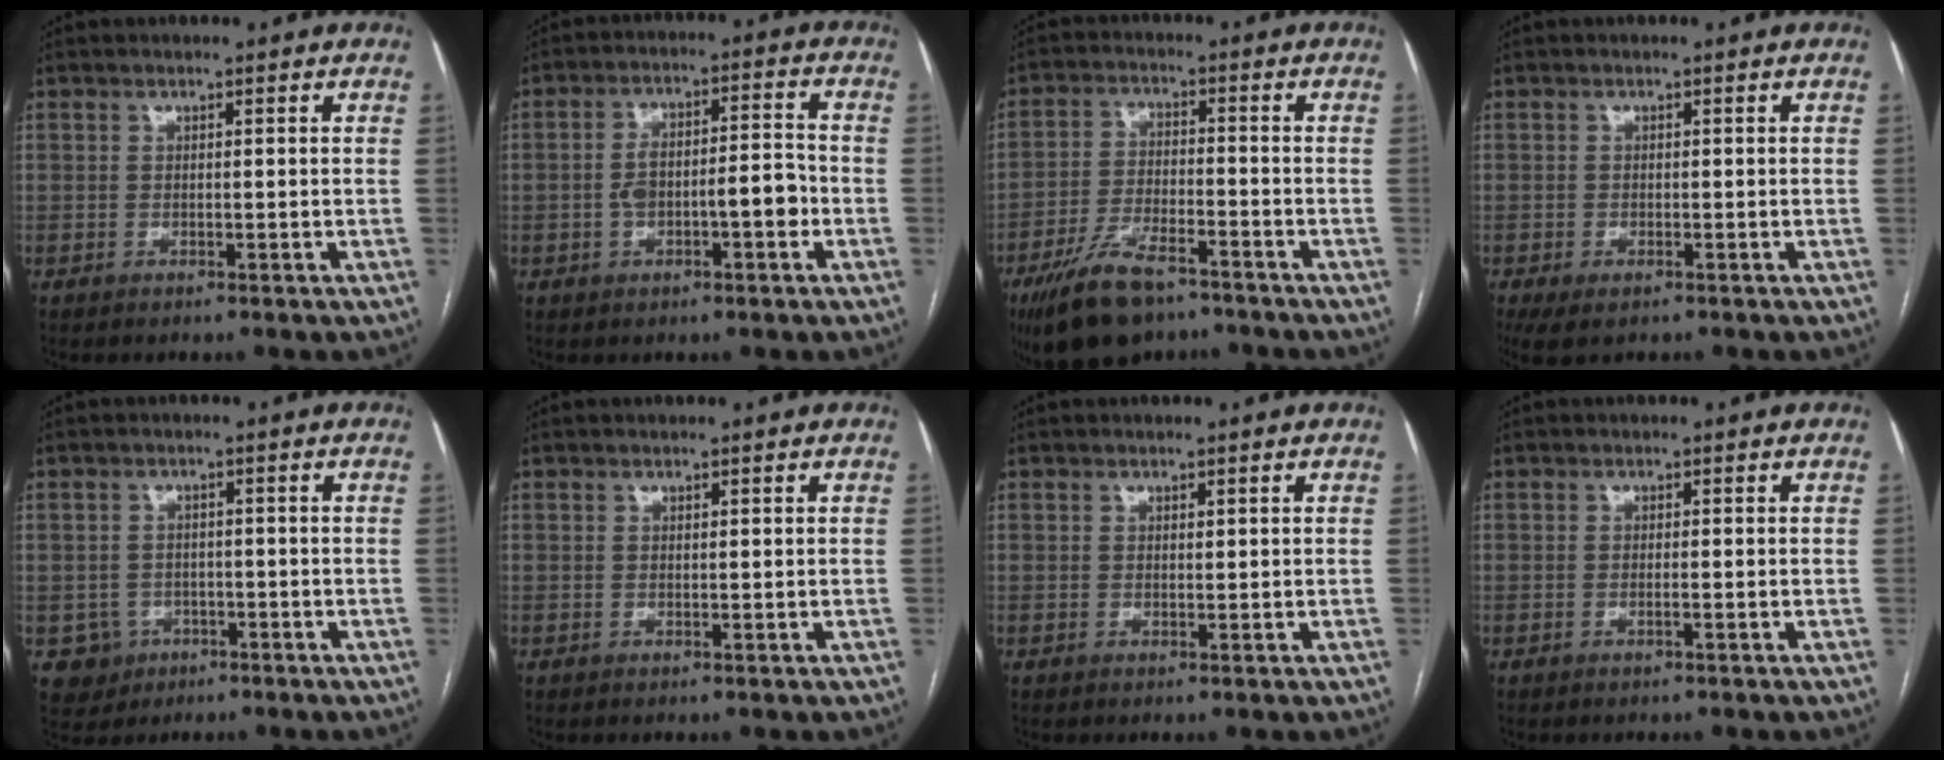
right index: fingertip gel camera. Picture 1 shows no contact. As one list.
[{"total": 8.1, "force": [-2.0, 2.7, 7.3], "torque": [-0.132, 0.030, -0.030]}, {"total": 11.3, "force": [-7.8, 4.1, 7.0], "torque": [-0.143, -0.014, -0.139]}, {"total": 4.0, "force": [-2.4, 1.9, 2.5], "torque": [-0.048, -0.010, -0.036]}, {"total": 4.4, "force": [-1.5, 4.1, 0.2], "torque": [0.005, 0.011, -0.017]}, {"total": 0.0}, {"total": 0.6, "force": [0.3, 0.3, 0.4], "torque": [-0.006, -0.003, 0.005]}, {"total": 0.7, "force": [-0.3, -0.1, 0.6], "torque": [-0.013, 0.000, -0.003]}]